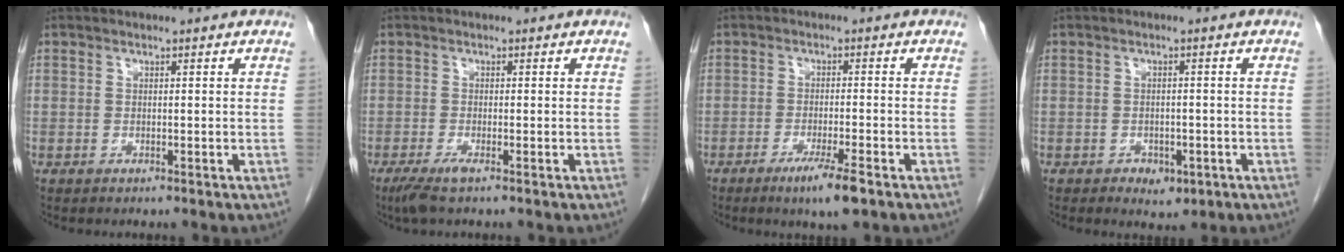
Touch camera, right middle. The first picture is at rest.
{"total": 2.6, "force": [-1.7, 0.1, 2.0], "torque": [-0.042, -0.008, -0.033]}
{"total": 5.3, "force": [-3.2, 0.1, 4.2], "torque": [-0.074, -0.012, -0.055]}
{"total": 3.0, "force": [-1.5, 1.9, 1.7], "torque": [-0.020, 0.002, -0.008]}